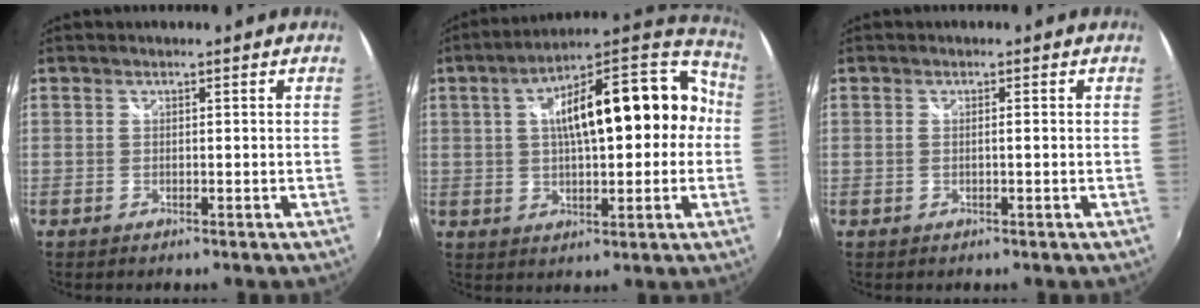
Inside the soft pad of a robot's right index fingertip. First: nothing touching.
{"total": 21.3, "force": [1.6, 8.8, 19.3], "torque": [-0.306, 0.048, 0.025]}
{"total": 0.7, "force": [-0.1, -0.1, 0.7], "torque": [-0.014, 0.000, -0.003]}